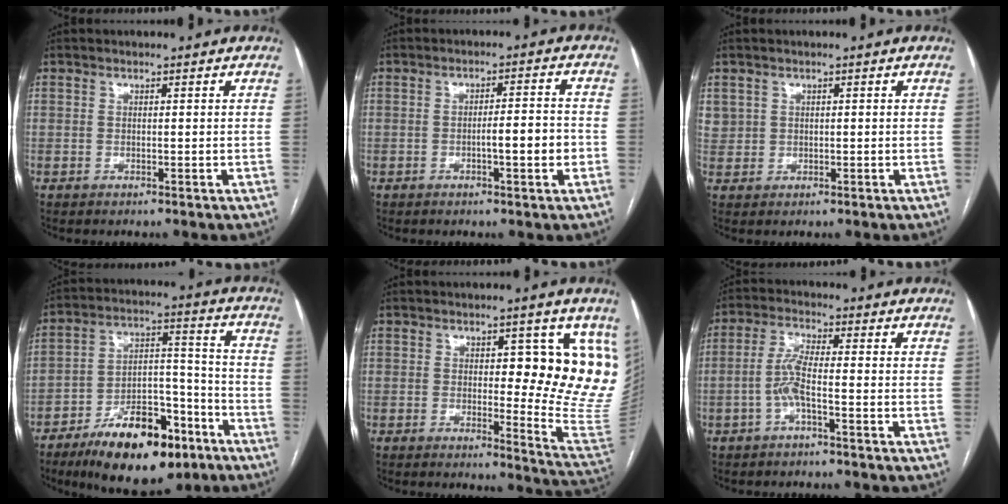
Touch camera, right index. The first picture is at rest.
{"total": 4.8, "force": [-1.4, 0.5, 4.6], "torque": [-0.067, 0.007, -0.018]}
{"total": 2.3, "force": [1.0, 2.1, 0.3], "torque": [0.008, 0.008, 0.019]}
{"total": 17.4, "force": [-11.1, 6.8, 11.6], "torque": [-0.191, 0.028, -0.178]}
{"total": 13.6, "force": [3.8, 4.0, 12.4], "torque": [-0.132, -0.011, 0.043]}
{"total": 4.4, "force": [-1.5, 0.3, 4.1], "torque": [-0.088, 0.009, -0.032]}